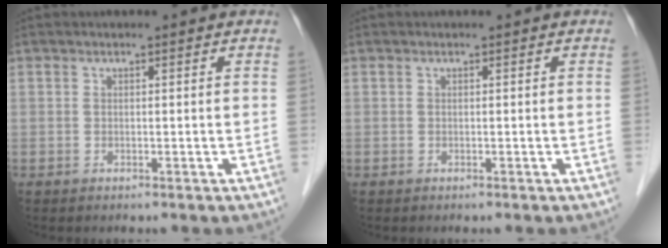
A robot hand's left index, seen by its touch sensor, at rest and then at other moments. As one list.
[{"total": 0.0}]